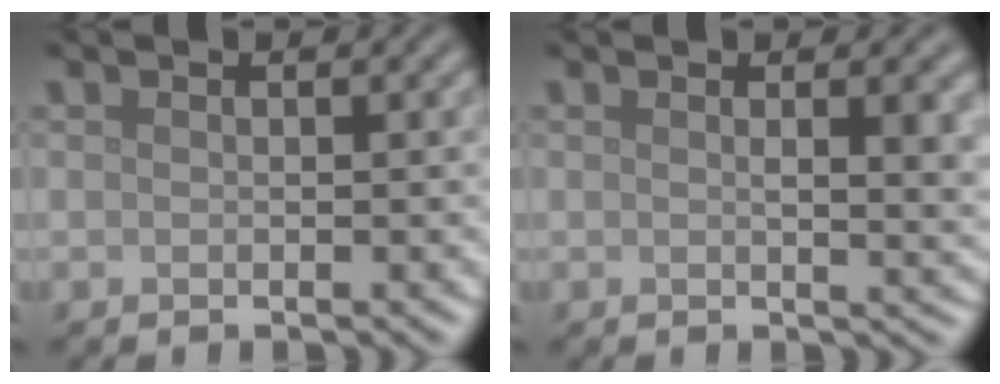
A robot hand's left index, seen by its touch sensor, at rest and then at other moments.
{"total": 3.9, "force": [1.0, 1.3, 3.6], "torque": [-0.038, 0.002, 0.014]}